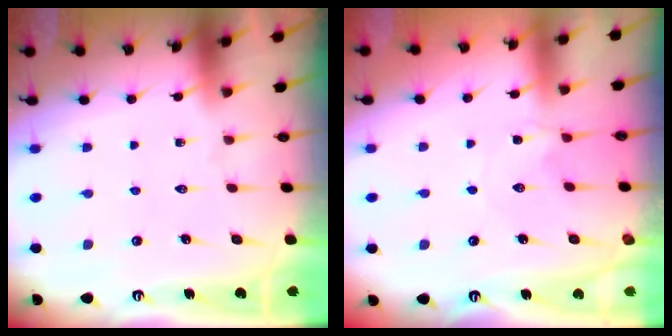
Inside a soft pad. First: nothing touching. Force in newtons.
{"total": 0.8, "press": 0.7, "slide": 0.2}